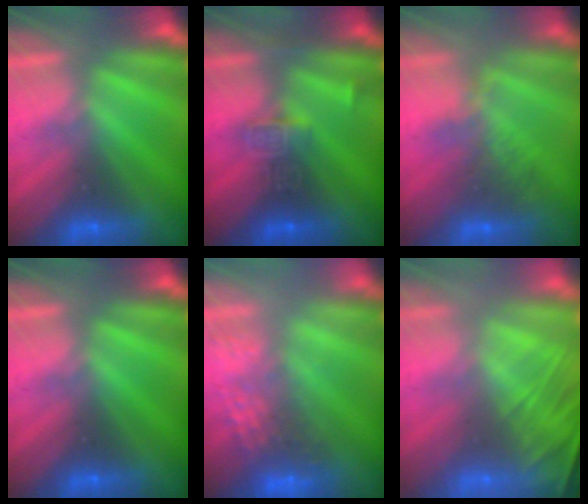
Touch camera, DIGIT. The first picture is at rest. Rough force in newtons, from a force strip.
{"total": 2.9}
{"total": 2.4}
{"total": 0.0}
{"total": 9.1}
{"total": 8.1}